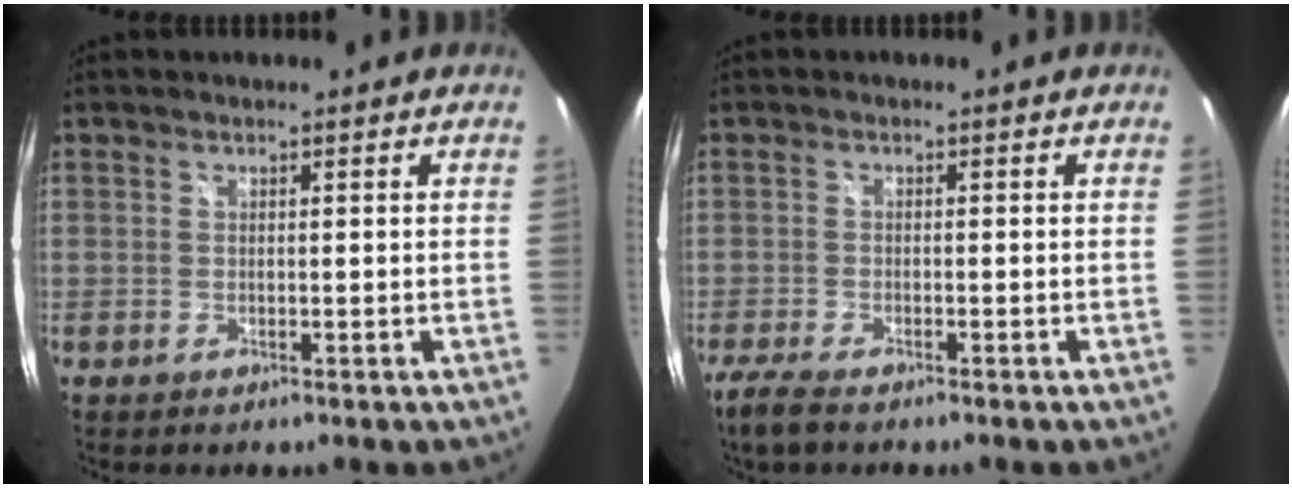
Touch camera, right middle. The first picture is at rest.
{"total": 4.2, "force": [-3.3, 0.6, 2.6], "torque": [-0.069, -0.016, -0.068]}